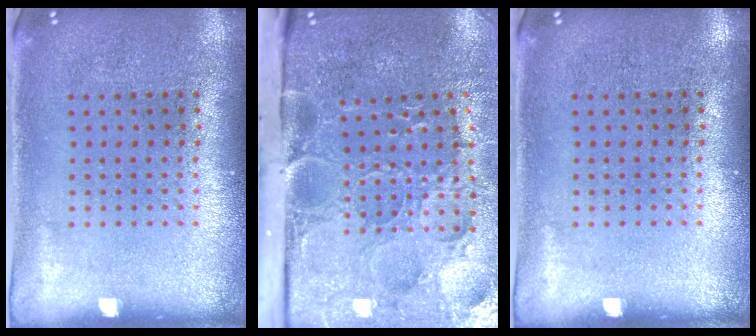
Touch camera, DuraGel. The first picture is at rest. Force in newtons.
{"total": 5.5, "press": 4.2, "slide": 3.5}
{"total": 0.0}